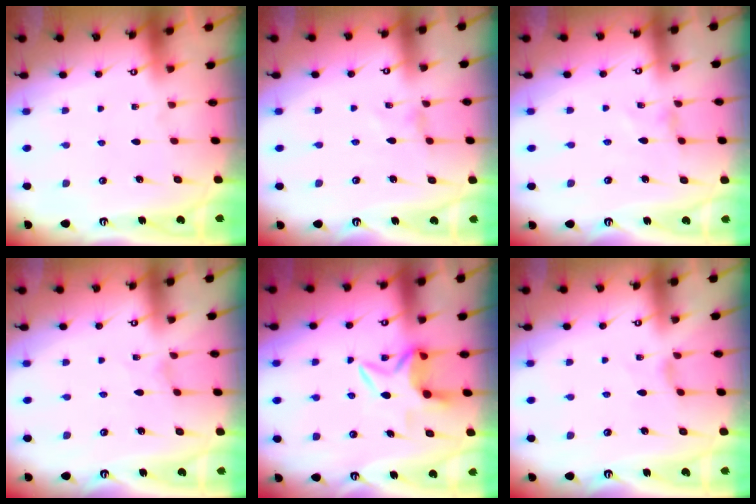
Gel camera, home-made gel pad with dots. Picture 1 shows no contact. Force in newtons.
{"total": 0.0}
{"total": 0.0}
{"total": 0.0}
{"total": 6.5, "press": 6.5, "slide": 0.7}
{"total": 1.2, "press": 1.2, "slide": 0.4}